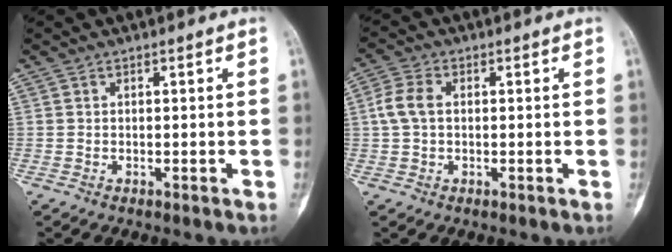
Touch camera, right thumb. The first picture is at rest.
{"total": 4.8, "force": [0.4, 3.1, 3.6], "torque": [-0.086, 0.012, 0.004]}